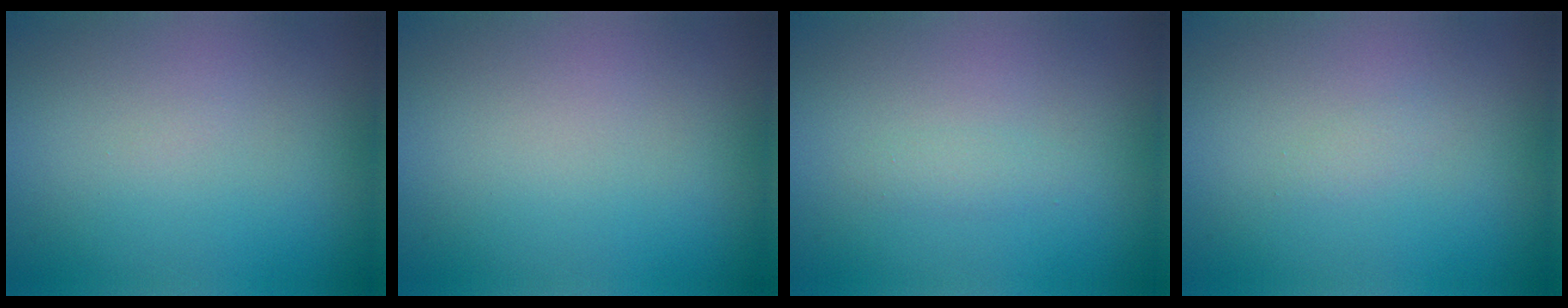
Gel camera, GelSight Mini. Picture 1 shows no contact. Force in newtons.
{"total": 0.0}
{"total": 0.8, "press": 0.8, "slide": 0.1}
{"total": 0.7, "press": 0.6, "slide": 0.1}